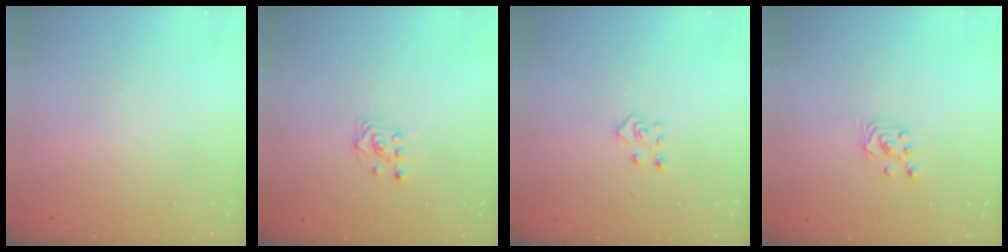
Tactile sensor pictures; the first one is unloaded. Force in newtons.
{"total": 2.5, "press": 2.2, "slide": 1.2}
{"total": 5.5, "press": 5.5, "slide": 0.5}
{"total": 3.0, "press": 3.0, "slide": 0.3}